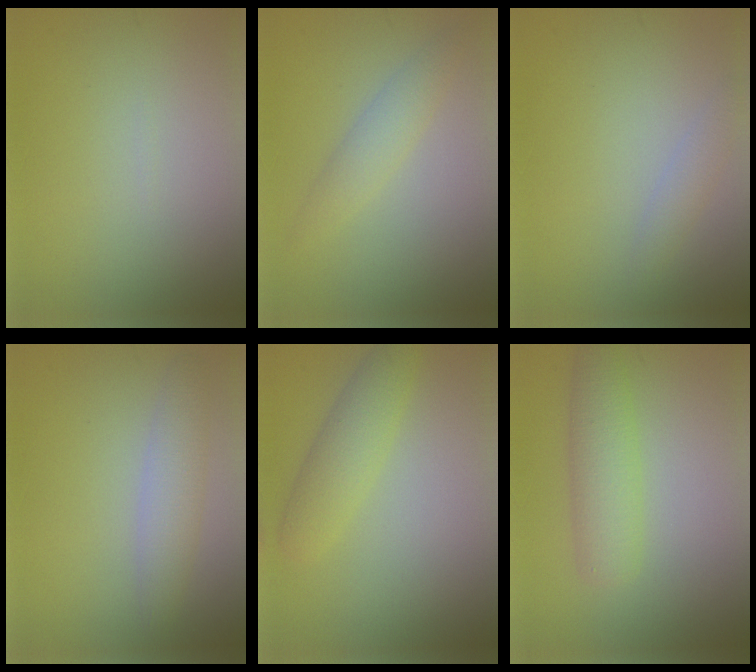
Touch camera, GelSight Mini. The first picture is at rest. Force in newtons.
{"total": 2.2, "press": 2.2, "slide": 0.1}
{"total": 1.4, "press": 1.4, "slide": 0.0}
{"total": 2.8, "press": 2.8, "slide": 0.1}
{"total": 3.1, "press": 3.1, "slide": 0.1}
{"total": 3.5, "press": 3.5, "slide": 0.2}